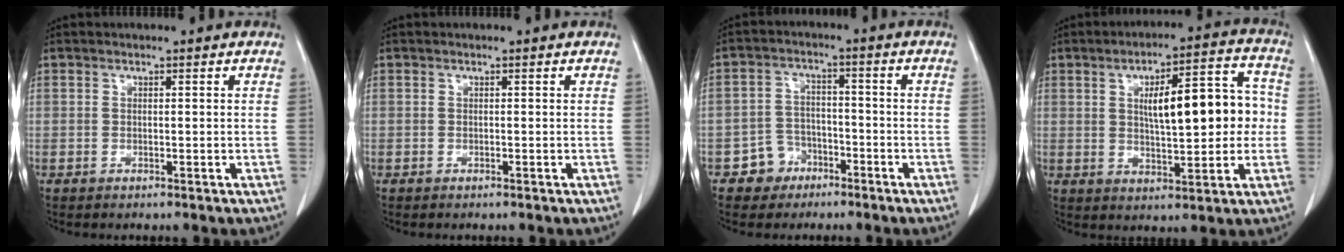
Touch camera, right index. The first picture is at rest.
{"total": 0.0}
{"total": 5.1, "force": [-3.0, 4.1, 0.2], "torque": [0.007, 0.015, -0.047]}
{"total": 13.0, "force": [1.3, 4.0, 12.3], "torque": [-0.175, 0.033, 0.024]}